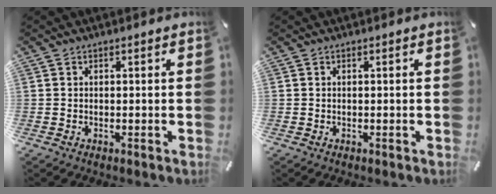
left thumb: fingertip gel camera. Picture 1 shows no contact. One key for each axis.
{"total": 0.0}